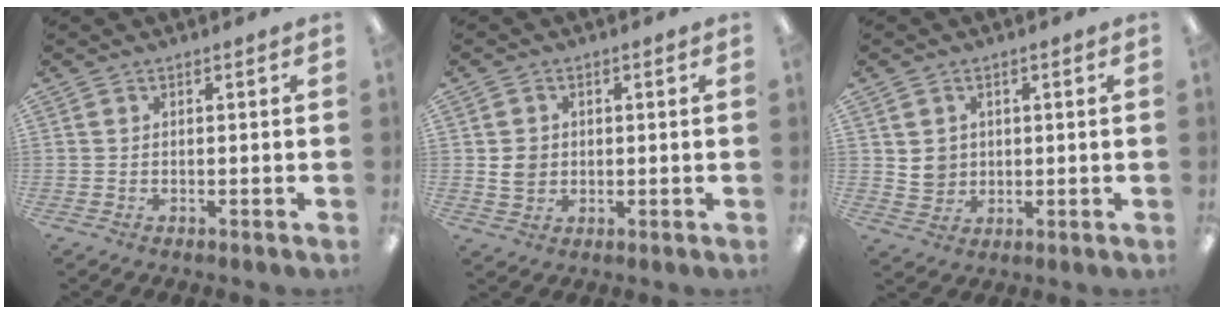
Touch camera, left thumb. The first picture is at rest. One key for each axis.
{"total": 4.0, "fx": 0.2, "fy": 3.7, "fz": 1.5, "tx": -0.018, "ty": 0.001, "tz": 0.001}
{"total": 4.7, "fx": 1.4, "fy": 4.4, "fz": 0.9, "tx": -0.005, "ty": 0.001, "tz": 0.024}